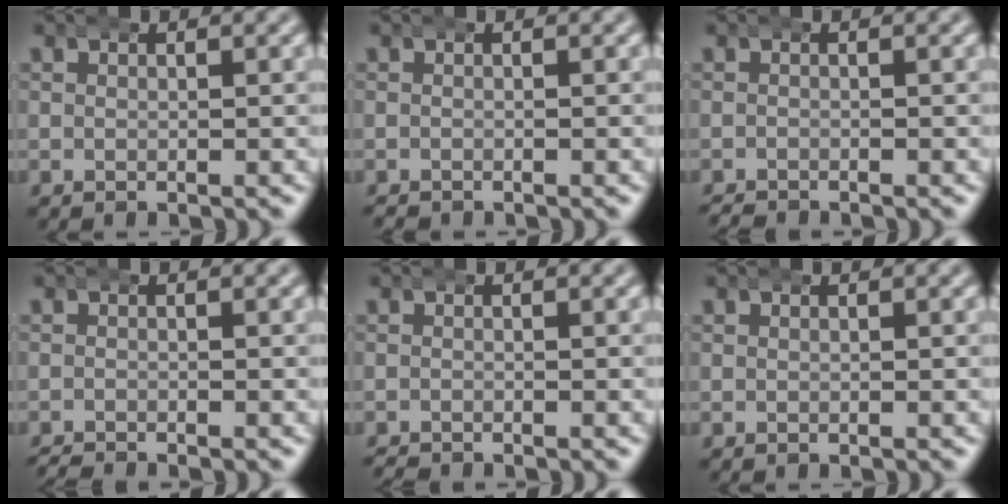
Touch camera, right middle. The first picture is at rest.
{"total": 0.6, "force": [-0.6, 0.0, -0.1], "torque": [-0.003, -0.007, -0.008]}
{"total": 1.0, "force": [-1.0, 0.0, -0.1], "torque": [-0.004, -0.007, -0.016]}
{"total": 1.3, "force": [-1.3, 0.1, 0.0], "torque": [-0.005, -0.009, -0.021]}
{"total": 0.9, "force": [-0.9, 0.0, -0.1], "torque": [-0.002, -0.007, -0.014]}
{"total": 0.0}